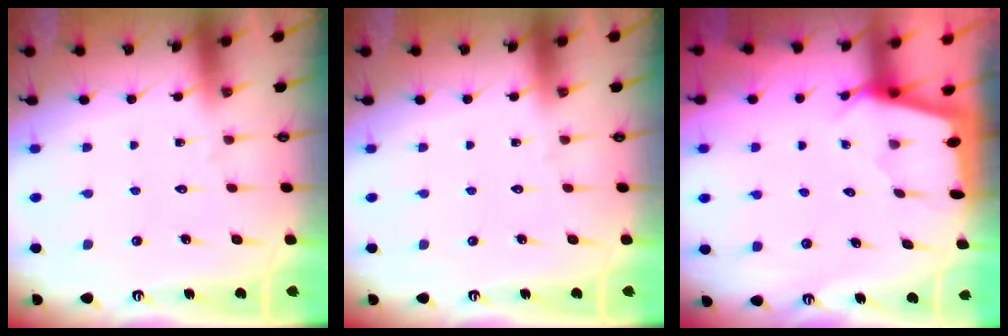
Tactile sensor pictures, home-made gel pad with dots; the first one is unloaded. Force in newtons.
{"total": 0.0}
{"total": 2.1, "press": 2.0, "slide": 0.3}